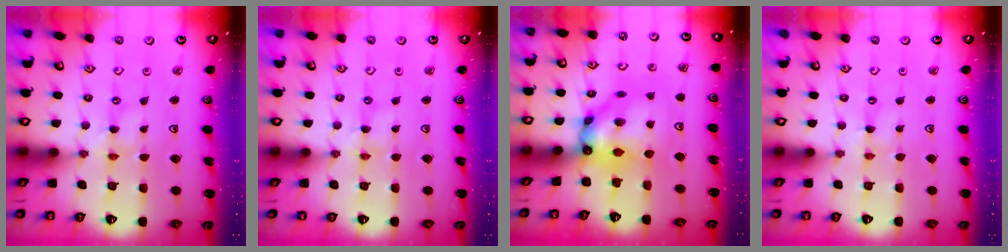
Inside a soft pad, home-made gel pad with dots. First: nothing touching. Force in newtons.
{"total": 1.0, "press": 1.0, "slide": 0.2}
{"total": 8.5, "press": 8.4, "slide": 0.9}
{"total": 1.2, "press": 1.2, "slide": 0.3}